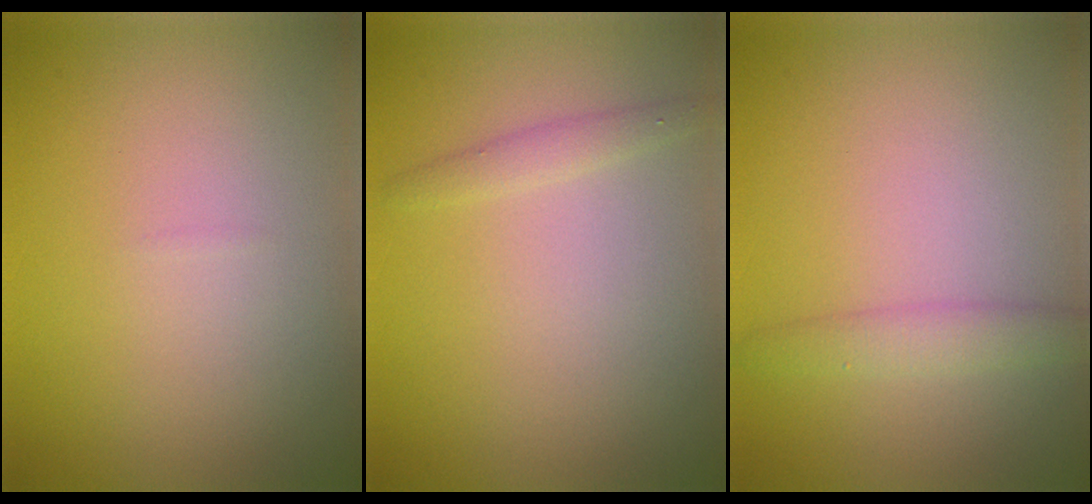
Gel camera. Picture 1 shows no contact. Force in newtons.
{"total": 1.3, "press": 1.3, "slide": 0.0}
{"total": 2.0, "press": 2.0, "slide": 0.1}